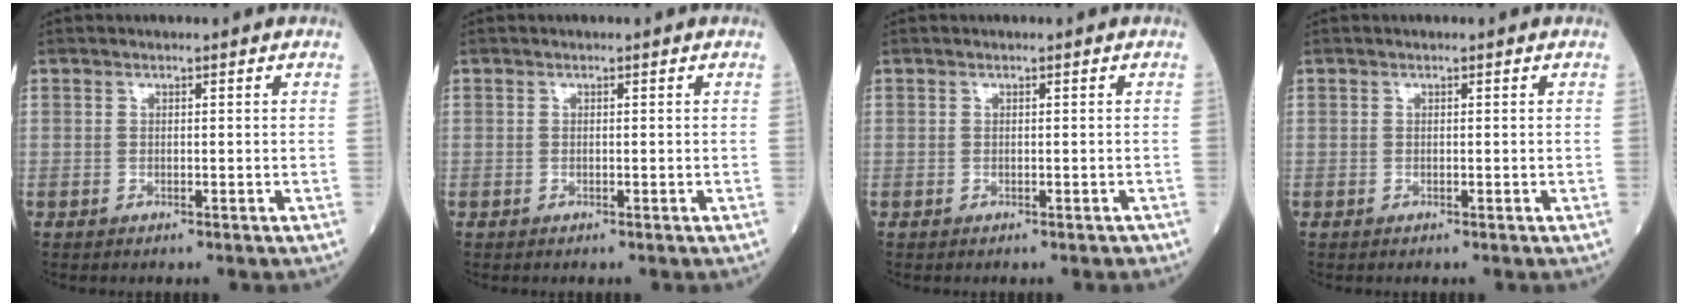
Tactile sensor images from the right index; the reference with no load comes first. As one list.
[{"total": 0.0}, {"total": 0.7, "force": [-0.6, 0.3, 0.3], "torque": [-0.004, 0.001, -0.007]}, {"total": 0.0}]